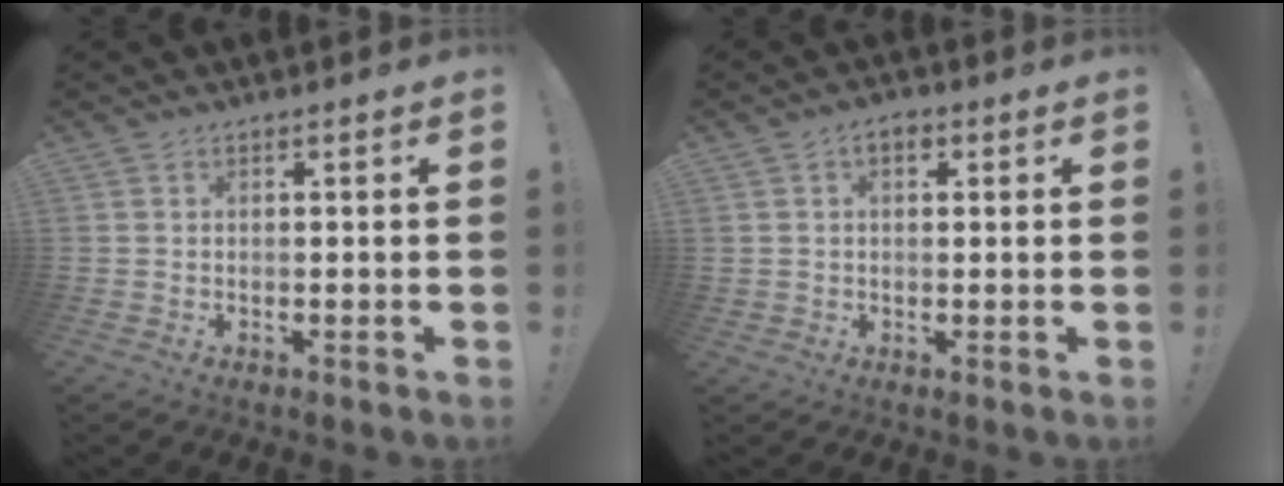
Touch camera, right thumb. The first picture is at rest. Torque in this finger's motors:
{"motor_torque": [0.00, 0.13, -0.10, 0.17, -0.12]}